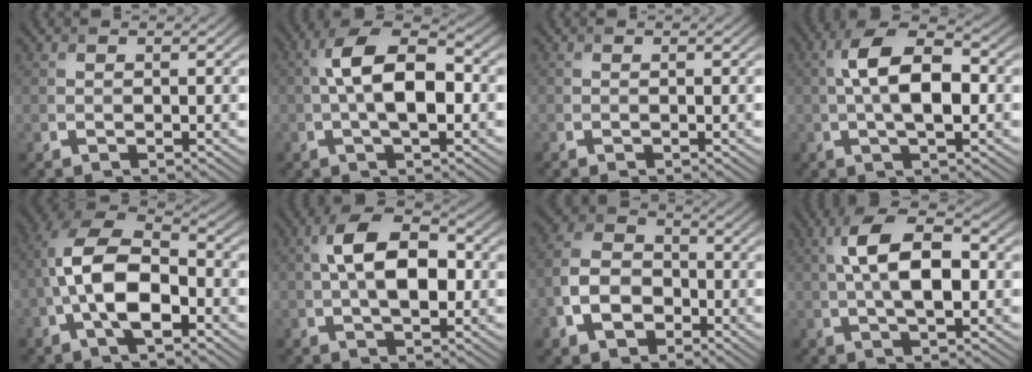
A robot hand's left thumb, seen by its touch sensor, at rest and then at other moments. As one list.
[{"total": 9.3, "force": [-0.4, 4.2, 8.3], "torque": [-0.153, 0.014, -0.016]}, {"total": 0.0}, {"total": 8.8, "force": [-0.1, 3.9, 7.9], "torque": [-0.149, 0.014, -0.011]}, {"total": 12.2, "force": [-3.0, 6.4, 9.9], "torque": [-0.206, 0.006, -0.071]}, {"total": 9.3, "force": [0.2, 5.0, 7.8], "torque": [-0.146, 0.009, -0.004]}, {"total": 8.6, "force": [-3.3, 6.2, 5.0], "torque": [-0.119, -0.010, -0.075]}, {"total": 9.2, "force": [0.4, 4.0, 8.3], "torque": [-0.154, 0.017, -0.003]}]